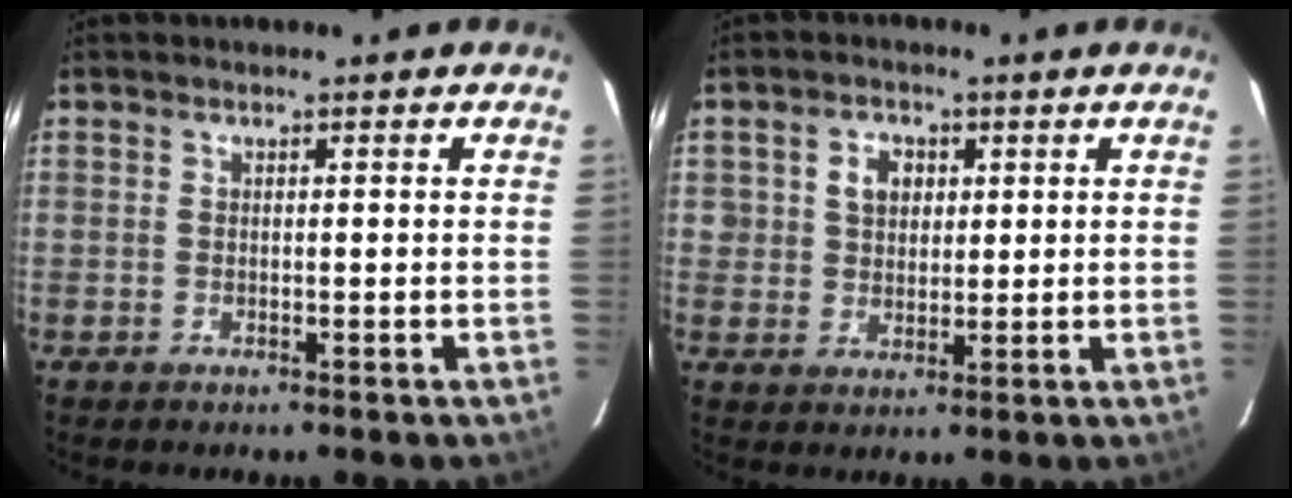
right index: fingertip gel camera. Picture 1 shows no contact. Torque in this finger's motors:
{"motor_torque": [0.09, 0.08, 0.13, 0.03]}